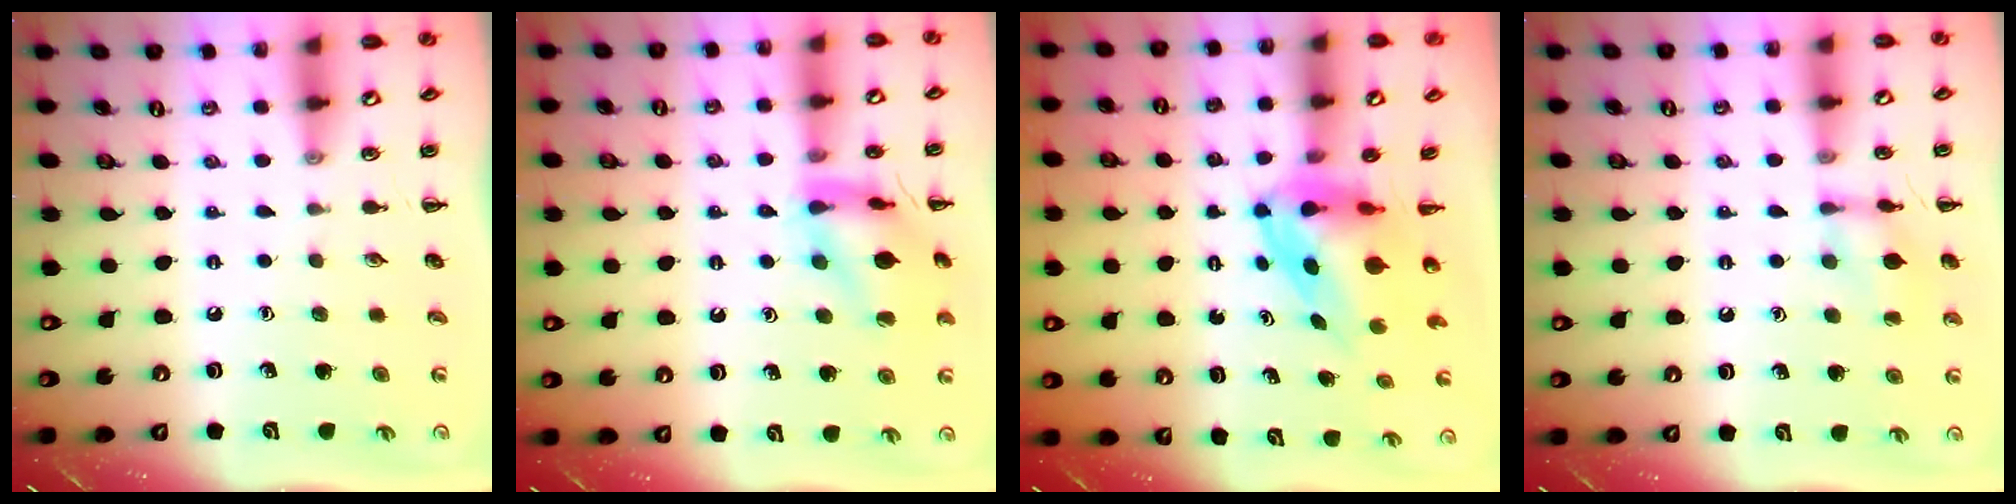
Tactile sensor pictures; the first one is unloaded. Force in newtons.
{"total": 13.2, "press": 13.2, "slide": 0.7}
{"total": 5.0, "press": 4.8, "slide": 1.5}
{"total": 10.1, "press": 10.1, "slide": 0.7}